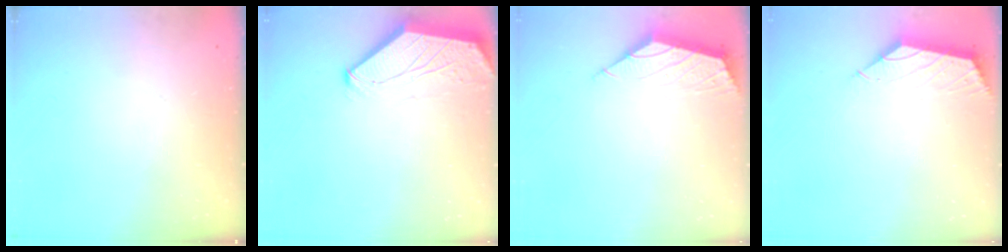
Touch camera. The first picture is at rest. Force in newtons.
{"total": 0.0}
{"total": 2.2, "press": 2.1, "slide": 0.5}
{"total": 2.1, "press": 2.0, "slide": 0.3}